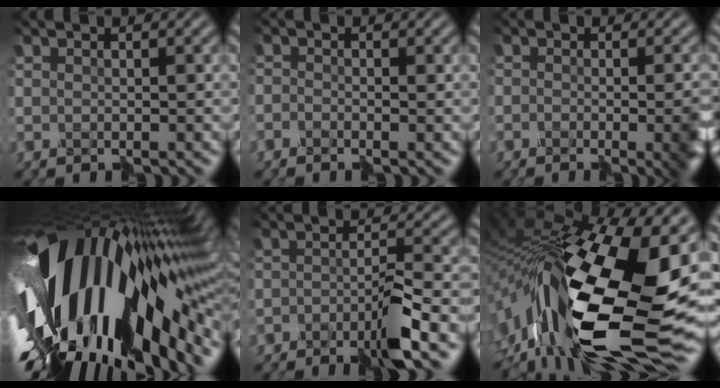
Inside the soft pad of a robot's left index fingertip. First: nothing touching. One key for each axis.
{"total": 1.2, "fx": -1.1, "fy": 0.4, "fz": -0.1, "tx": -0.005, "ty": 0.001, "tz": -0.022}
{"total": 6.1, "fx": -2.8, "fy": 2.4, "fz": 4.9, "tx": -0.048, "ty": -0.005, "tz": -0.033}
{"total": 16.8, "fx": -1.6, "fy": 8.3, "fz": 14.5, "tx": -0.263, "ty": -0.013, "tz": -0.032}
{"total": 3.8, "fx": -2.8, "fy": 0.4, "fz": 2.6, "tx": -0.055, "ty": 0.004, "tz": -0.055}
{"total": 18.6, "fx": -3.7, "fy": 9.2, "fz": 15.8, "tx": -0.322, "ty": -0.016, "tz": -0.063}